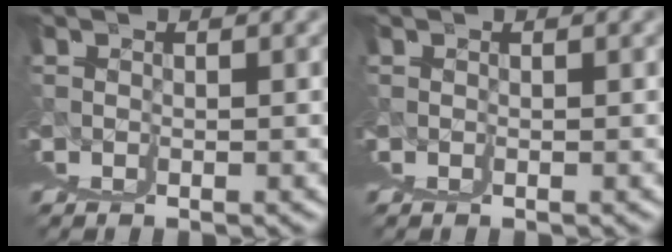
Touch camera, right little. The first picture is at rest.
{"total": 0.0}